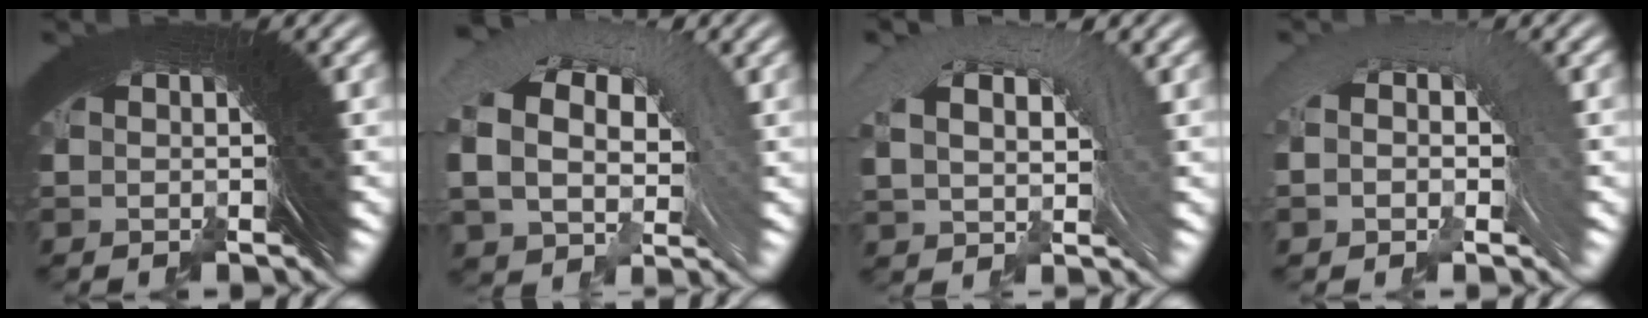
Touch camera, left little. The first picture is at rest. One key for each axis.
{"total": 8.2, "fx": 2.0, "fy": 5.4, "fz": 5.9, "tx": -0.107, "ty": 0.001, "tz": 0.034}
{"total": 5.2, "fx": 2.0, "fy": 2.4, "fz": 4.1, "tx": -0.064, "ty": 0.022, "tz": 0.035}
{"total": 2.8, "fx": 0.3, "fy": 1.4, "fz": 2.4, "tx": -0.039, "ty": 0.028, "tz": -0.008}